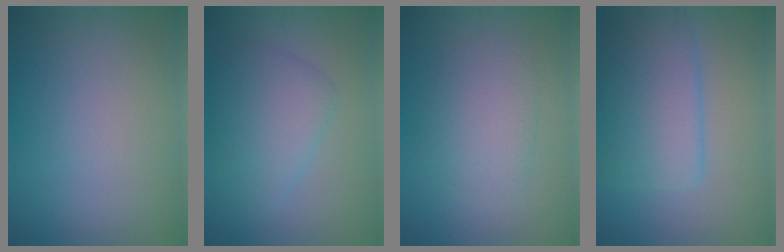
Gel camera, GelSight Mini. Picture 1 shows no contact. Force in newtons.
{"total": 4.7, "press": 4.7, "slide": 0.1}
{"total": 3.6, "press": 3.6, "slide": 0.3}
{"total": 6.3, "press": 6.3, "slide": 0.3}